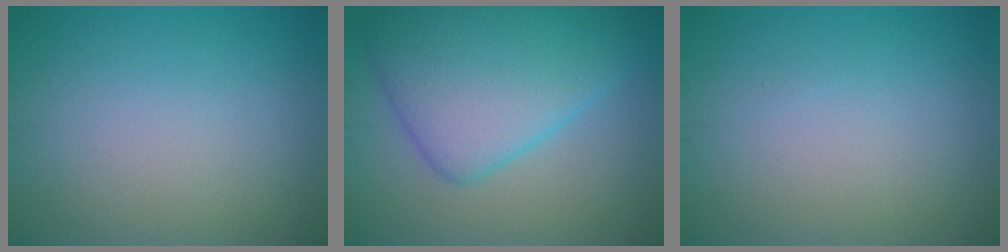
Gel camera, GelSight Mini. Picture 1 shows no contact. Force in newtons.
{"total": 8.5, "press": 8.5, "slide": 0.2}
{"total": 0.0}